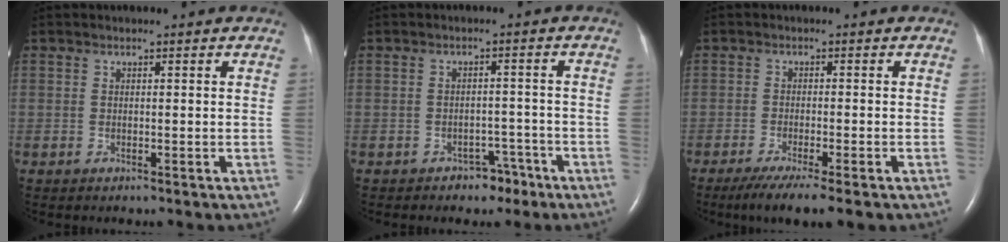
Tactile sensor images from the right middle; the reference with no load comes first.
{"total": 3.3, "force": [-2.3, 2.2, 0.9], "torque": [-0.011, 0.011, -0.026]}
{"total": 6.9, "force": [-4.9, 0.2, 4.9], "torque": [-0.079, -0.018, -0.077]}